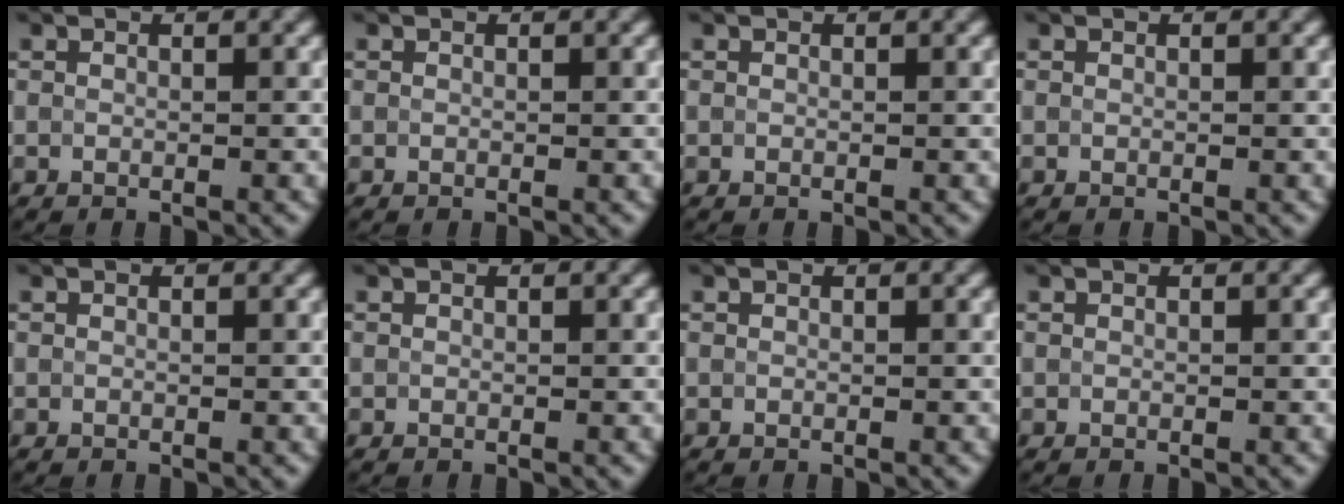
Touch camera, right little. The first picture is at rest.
{"total": 0.0}
{"total": 0.0}
{"total": 0.0}
{"total": 0.0}
{"total": 0.0}
{"total": 0.0}
{"total": 0.0}